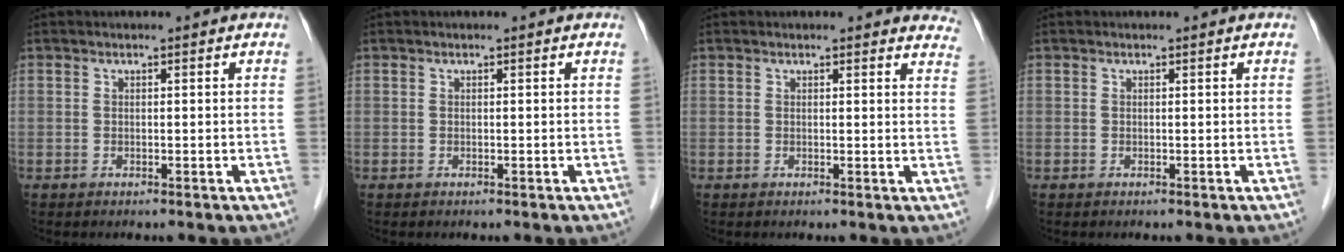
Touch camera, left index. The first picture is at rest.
{"total": 0.0}
{"total": 6.9, "force": [6.5, 1.5, 1.7], "torque": [0.010, -0.016, 0.037]}
{"total": 0.0}